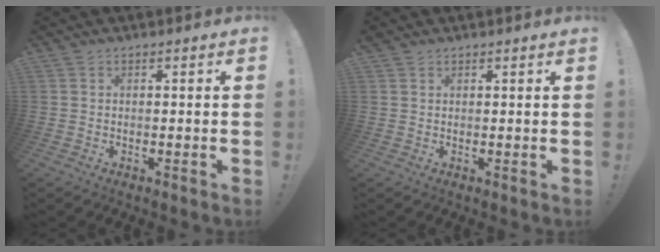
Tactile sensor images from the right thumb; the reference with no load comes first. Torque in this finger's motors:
{"motor_torque": [0.04, 0.15, 0.21, 0.22, 0.16]}